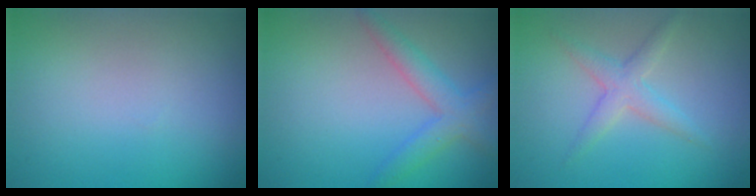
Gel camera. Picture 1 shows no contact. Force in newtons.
{"total": 3.1, "press": 3.1, "slide": 0.1}
{"total": 2.4, "press": 2.4, "slide": 0.1}